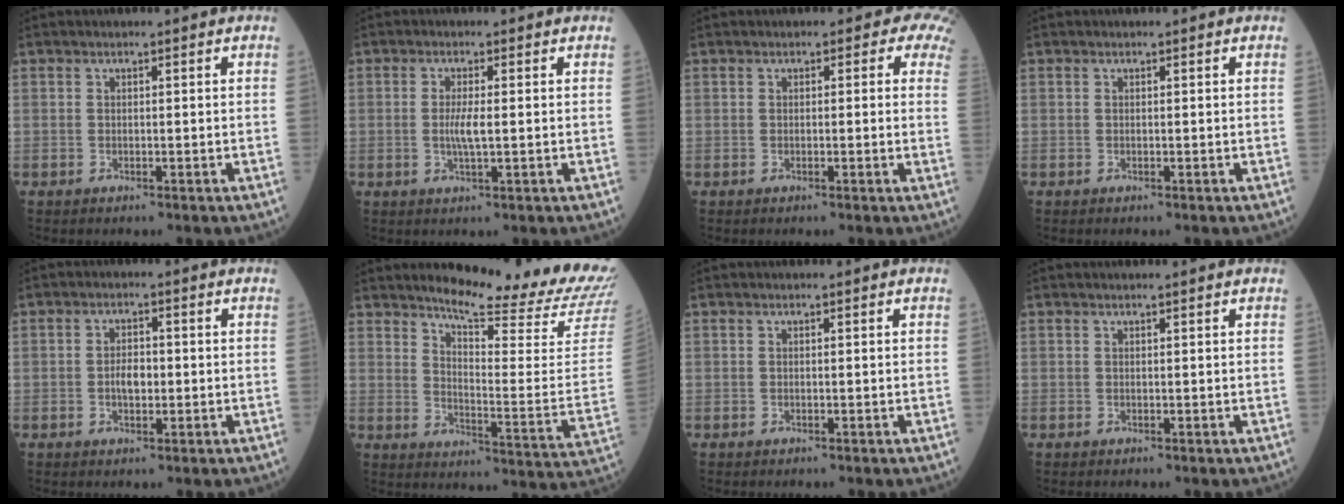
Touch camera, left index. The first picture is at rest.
{"total": 2.9, "force": [-0.1, 0.3, 2.8], "torque": [-0.060, -0.006, -0.003]}
{"total": 4.4, "force": [2.4, 2.3, 2.9], "torque": [-0.016, 0.003, 0.006]}
{"total": 0.0}
{"total": 3.0, "force": [-0.5, 1.6, 2.5], "torque": [-0.047, 0.001, -0.011]}
{"total": 20.2, "force": [18.8, -0.1, 7.4], "torque": [-0.117, -0.121, 0.228]}
{"total": 0.0}
{"total": 1.1, "force": [1.0, -0.1, 0.4], "torque": [-0.009, 0.003, 0.012]}